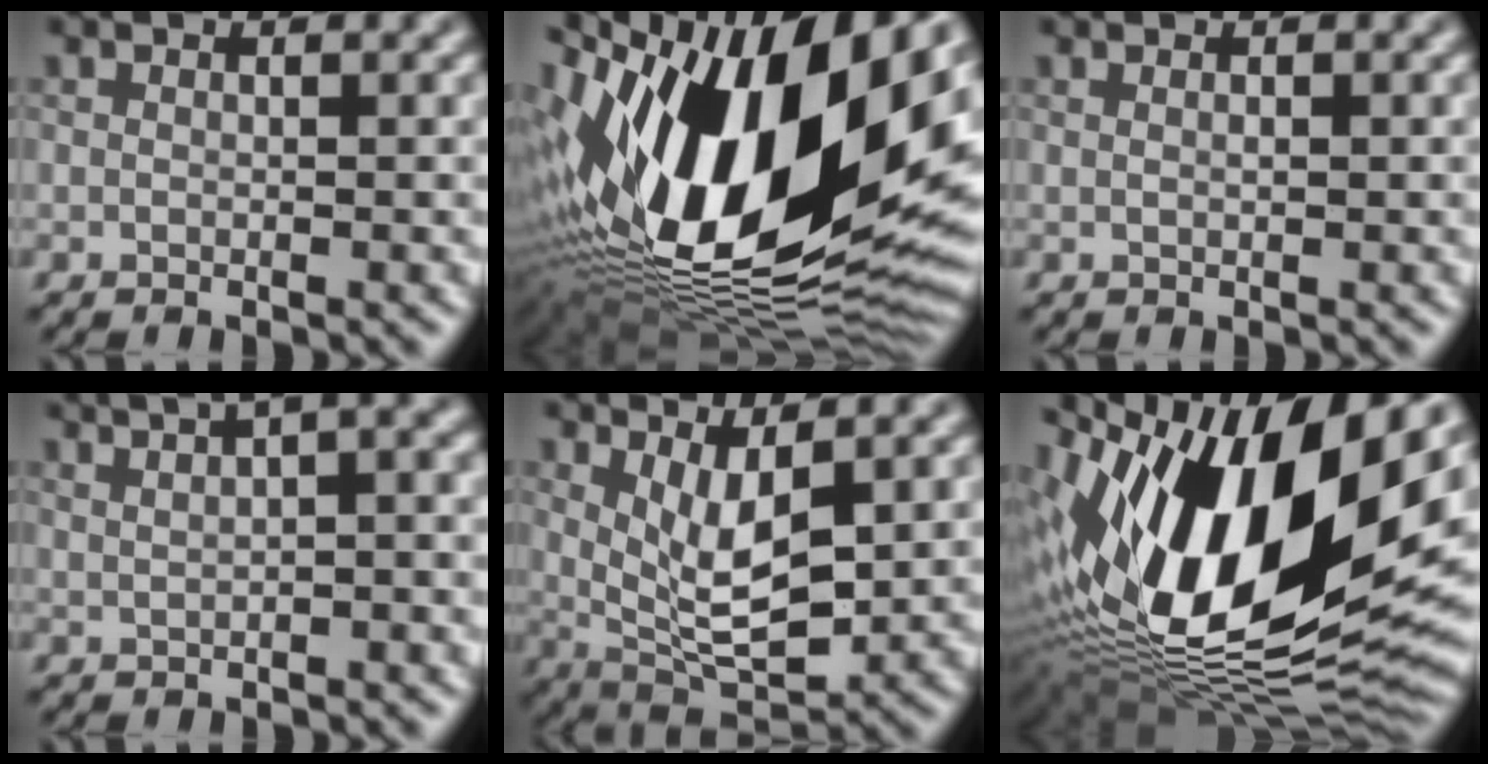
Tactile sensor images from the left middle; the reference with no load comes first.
{"total": 19.3, "force": [1.7, 9.1, 16.9], "torque": [-0.305, 0.002, 0.035]}
{"total": 0.0}
{"total": 7.0, "force": [3.6, 2.5, 5.5], "torque": [-0.072, 0.041, 0.054]}
{"total": 5.5, "force": [0.8, 2.0, 5.0], "torque": [-0.114, -0.018, 0.036]}
{"total": 17.8, "force": [2.6, 8.5, 15.5], "torque": [-0.279, 0.023, 0.044]}